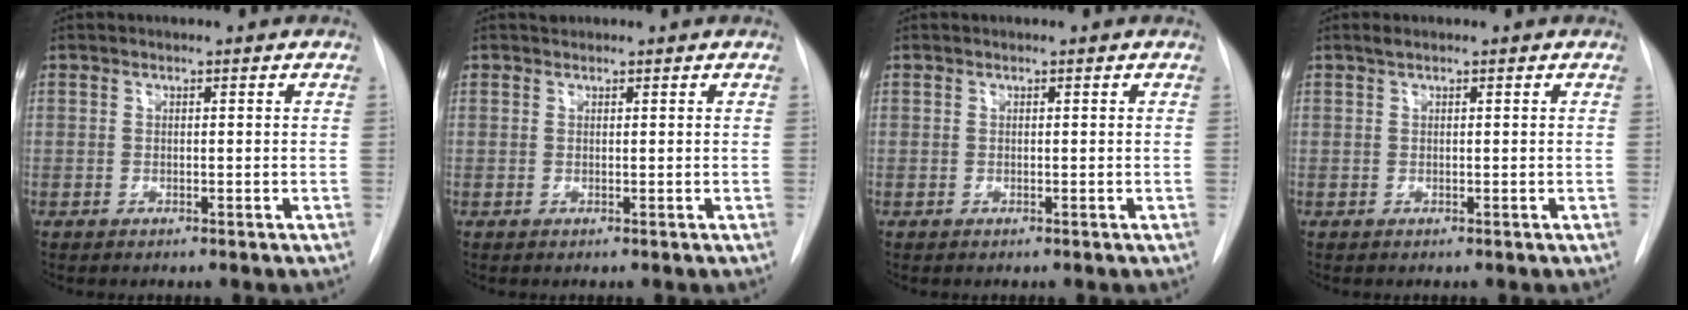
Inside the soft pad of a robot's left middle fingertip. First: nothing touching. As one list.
[{"total": 0.7, "force": [0.6, 0.3, -0.1], "torque": [-0.005, 0.010, 0.011]}, {"total": 0.0}, {"total": 0.6, "force": [0.5, 0.0, 0.4], "torque": [-0.013, 0.005, 0.012]}]